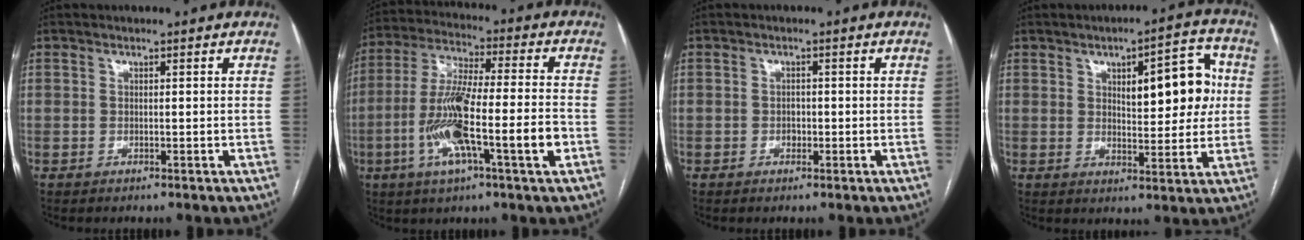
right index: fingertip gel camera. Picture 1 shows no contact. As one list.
[{"total": 15.3, "force": [-4.4, 1.2, 14.6], "torque": [-0.278, -0.001, -0.080]}, {"total": 1.2, "force": [-0.3, 0.9, 0.7], "torque": [-0.009, 0.003, -0.004]}, {"total": 10.6, "force": [2.3, 3.8, 9.7], "torque": [-0.124, 0.021, 0.036]}]